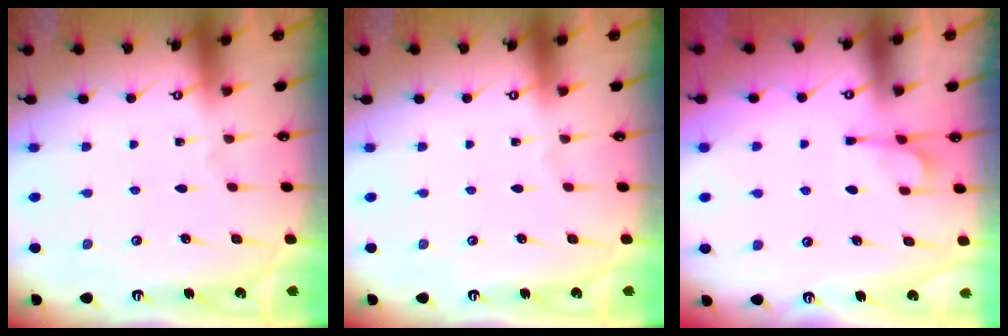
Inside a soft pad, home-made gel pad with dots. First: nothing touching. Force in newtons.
{"total": 0.0}
{"total": 1.1, "press": 0.0, "slide": 1.1}